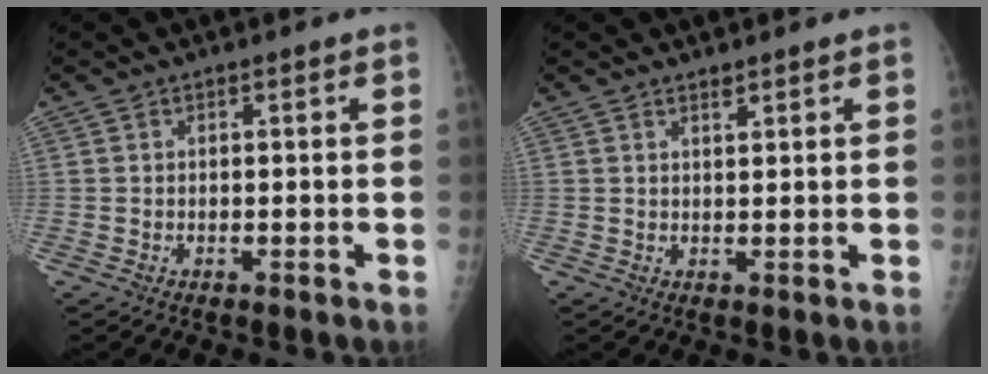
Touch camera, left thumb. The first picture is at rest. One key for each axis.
{"total": 1.4, "fx": 1.1, "fy": 0.4, "fz": 0.6, "tx": -0.004, "ty": -0.008, "tz": 0.019}